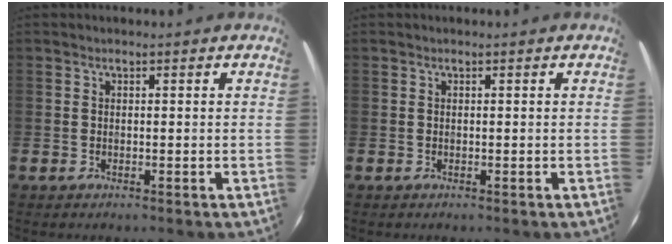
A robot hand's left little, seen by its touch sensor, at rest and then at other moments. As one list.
[{"total": 0.0}]